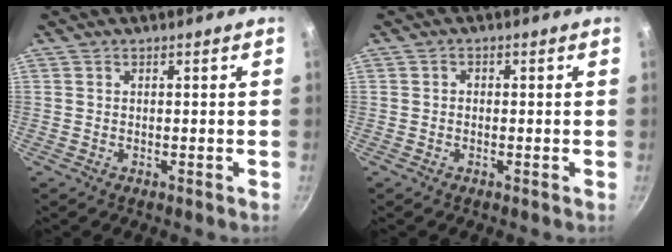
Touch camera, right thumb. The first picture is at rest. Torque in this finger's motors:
{"motor_torque": [-0.53, -0.41, -0.25, 0.34, -0.03]}